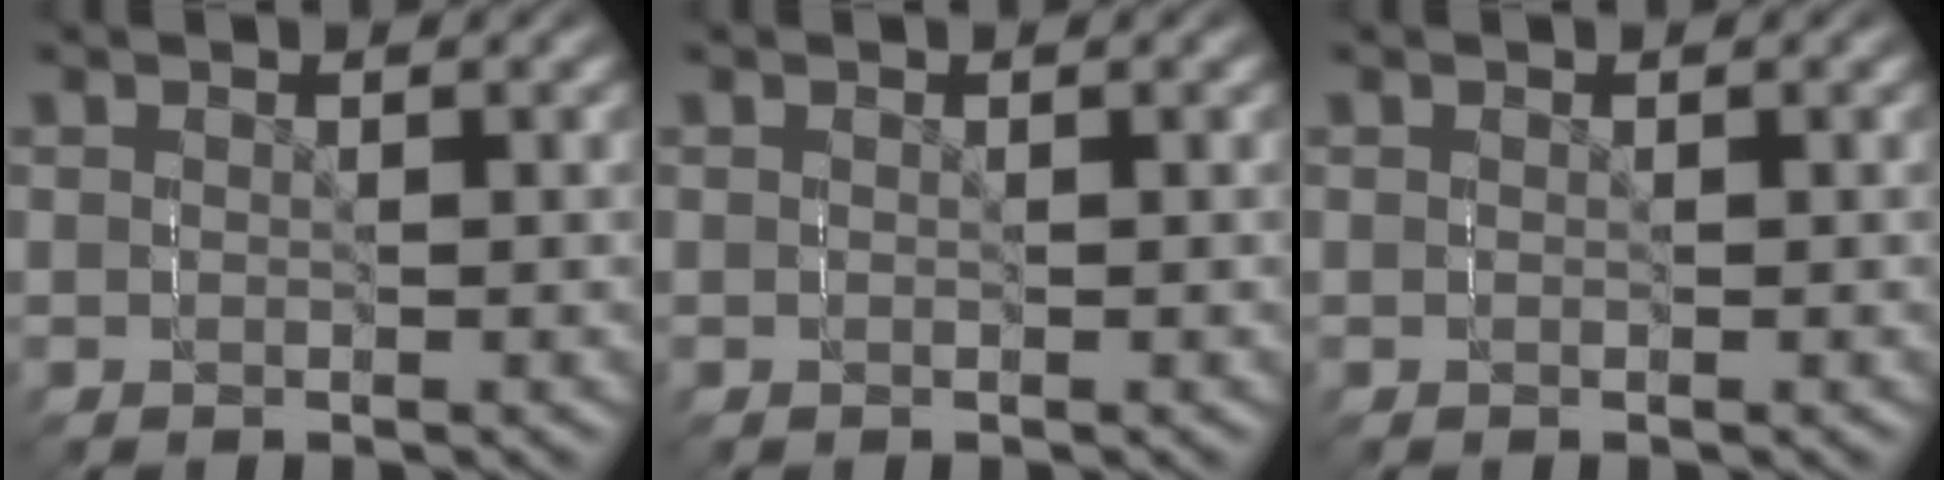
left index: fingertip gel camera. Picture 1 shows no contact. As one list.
[{"total": 0.0}, {"total": 0.0}]